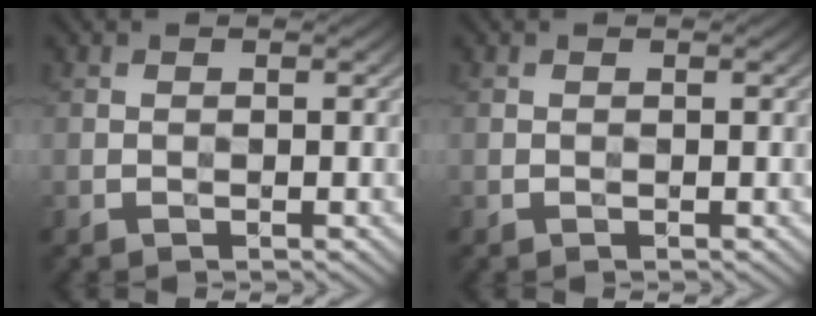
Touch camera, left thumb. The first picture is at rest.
{"total": 0.0}